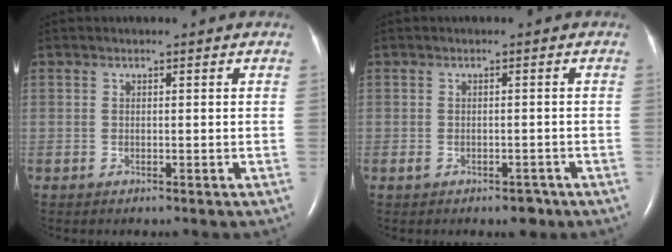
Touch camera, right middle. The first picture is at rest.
{"total": 2.6, "force": [-1.5, 1.4, 1.5], "torque": [-0.017, 0.002, -0.013]}